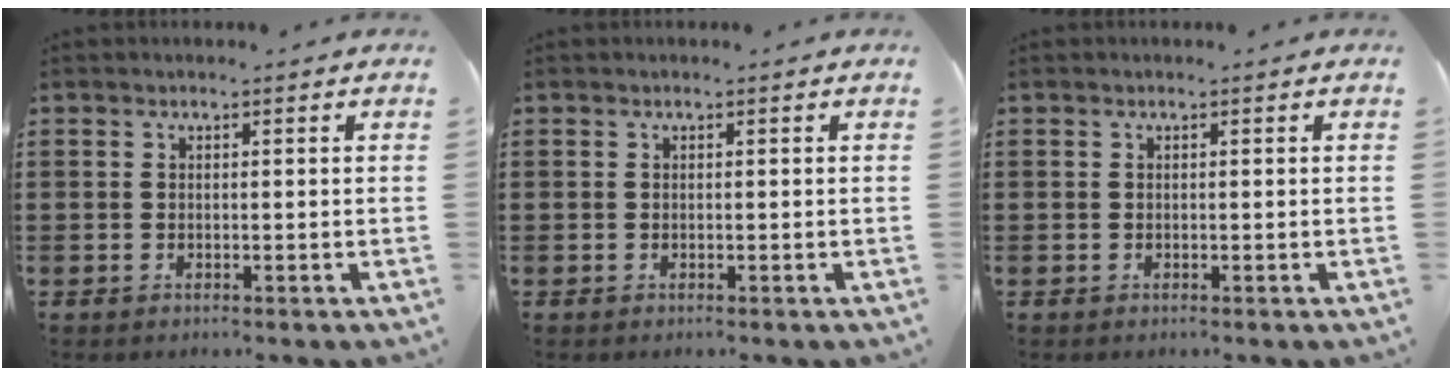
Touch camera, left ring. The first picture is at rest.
{"total": 0.0}
{"total": 0.0}